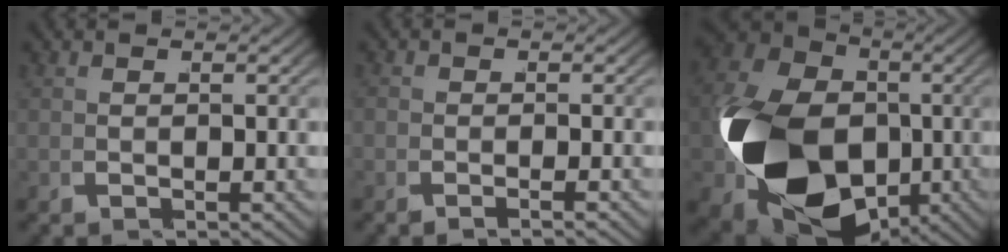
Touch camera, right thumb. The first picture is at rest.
{"total": 1.2, "force": [-0.8, 0.7, 0.4], "torque": [-0.007, 0.003, -0.026]}
{"total": 23.3, "force": [-3.2, 16.7, 16.0], "torque": [-0.337, -0.068, -0.027]}